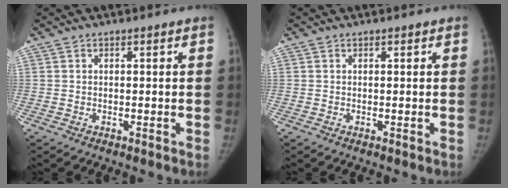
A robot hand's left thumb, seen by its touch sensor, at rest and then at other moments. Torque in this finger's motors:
{"motor_torque": [-0.16, -0.08, -0.54, 0.20, 0.00]}